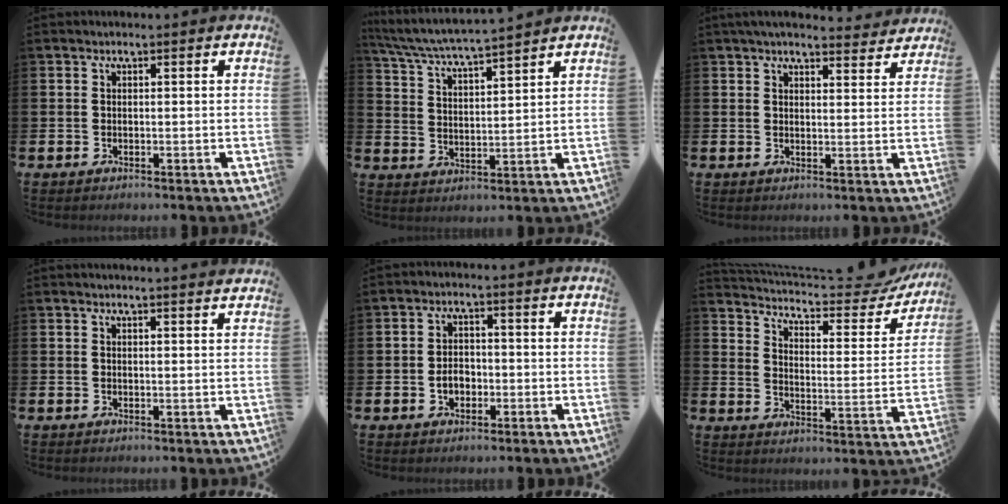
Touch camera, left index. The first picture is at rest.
{"total": 5.5, "force": [5.3, -0.2, 1.4], "torque": [-0.052, -0.035, 0.091]}
{"total": 4.4, "force": [4.2, 0.6, 1.1], "torque": [-0.029, -0.016, 0.076]}
{"total": 1.7, "force": [1.7, -0.3, -0.1], "torque": [0.010, -0.014, 0.029]}
{"total": 2.8, "force": [-0.9, 2.1, 1.6], "torque": [-0.022, 0.001, -0.023]}
{"total": 5.7, "force": [5.2, 1.5, 1.9], "torque": [-0.054, -0.047, 0.080]}